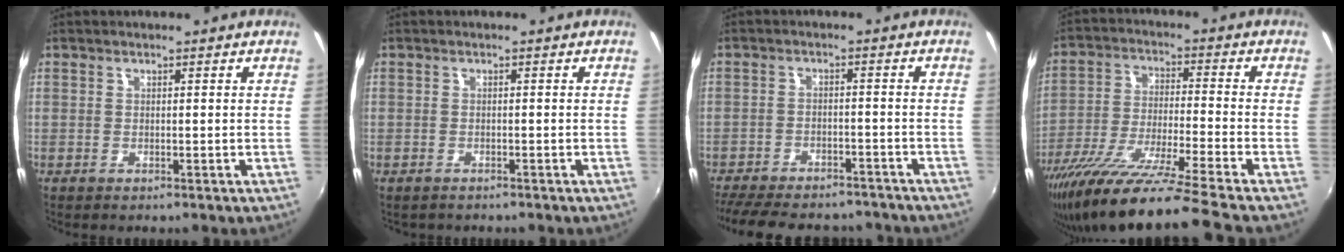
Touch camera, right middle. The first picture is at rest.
{"total": 1.0, "force": [-0.9, 0.5, 0.1], "torque": [-0.008, -0.002, -0.014]}
{"total": 18.7, "force": [-15.7, 6.6, 7.7], "torque": [-0.173, -0.012, -0.219]}
{"total": 20.1, "force": [-17.0, -1.9, 10.6], "torque": [-0.194, -0.057, -0.297]}